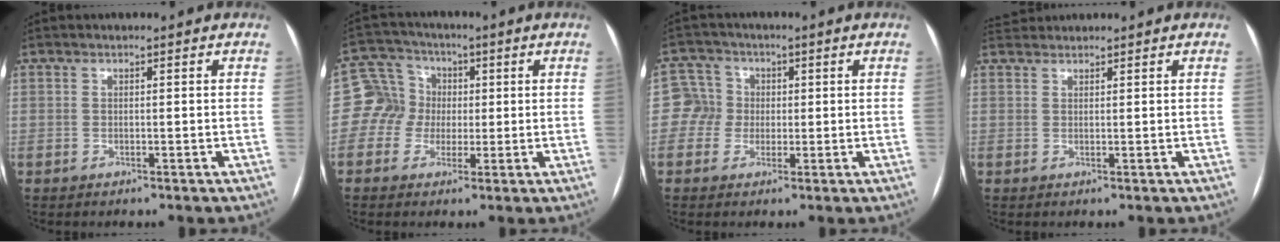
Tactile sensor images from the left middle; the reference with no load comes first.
{"total": 6.5, "force": [0.0, 6.3, 1.3], "torque": [-0.032, 0.030, -0.002]}
{"total": 4.6, "force": [0.0, 4.6, 0.5], "torque": [-0.010, 0.021, 0.000]}
{"total": 2.2, "force": [2.1, 0.2, -0.2], "torque": [-0.006, 0.022, 0.045]}